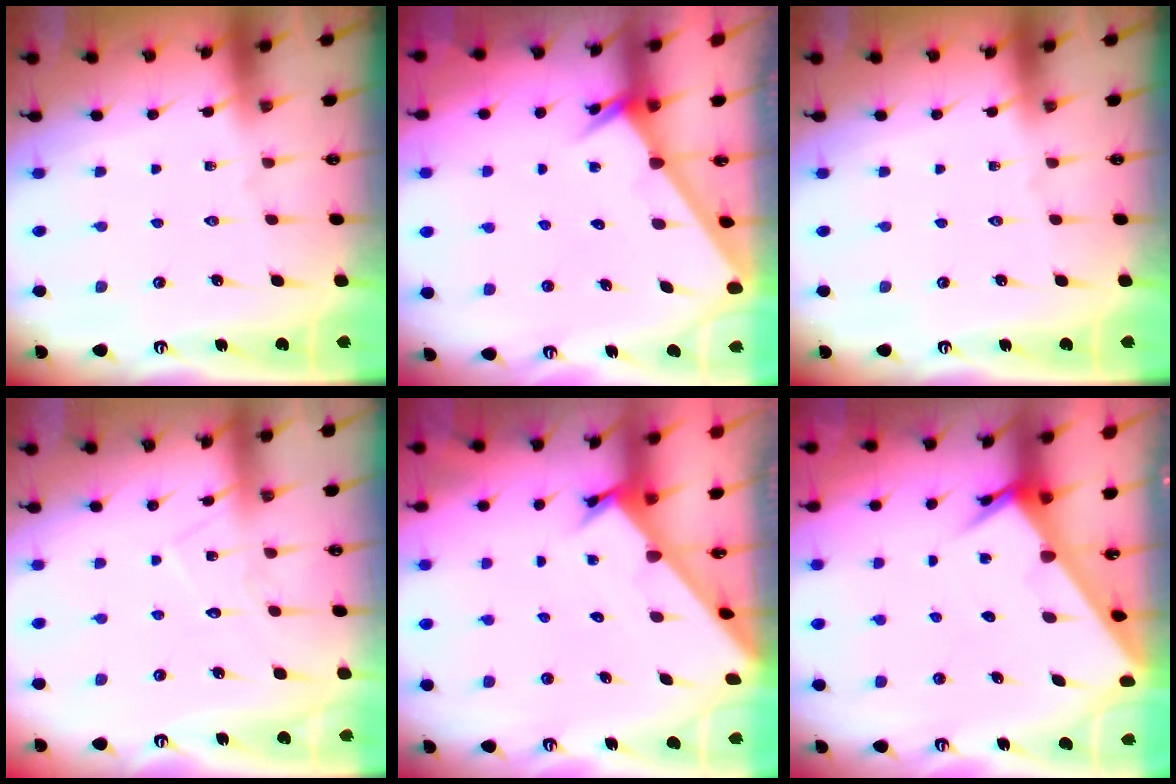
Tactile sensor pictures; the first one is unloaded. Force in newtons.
{"total": 2.6, "press": 2.6, "slide": 0.0}
{"total": 0.0}
{"total": 6.7, "press": 6.7, "slide": 0.5}
{"total": 2.1, "press": 2.1, "slide": 0.2}
{"total": 3.6, "press": 3.6, "slide": 0.4}